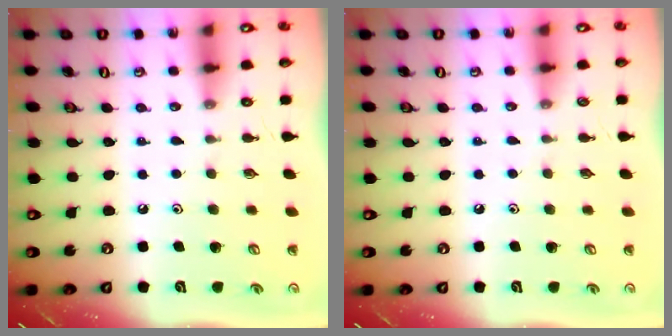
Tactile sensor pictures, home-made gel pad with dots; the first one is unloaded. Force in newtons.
{"total": 2.3, "press": 2.3, "slide": 0.4}